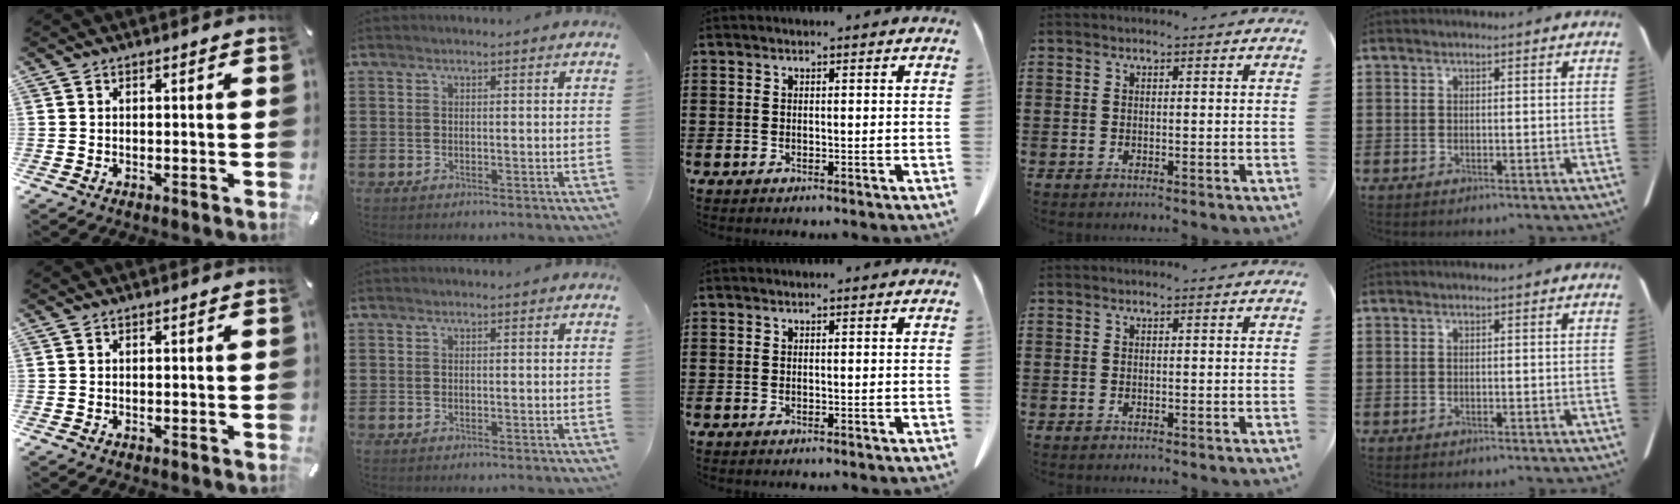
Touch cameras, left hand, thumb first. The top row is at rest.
{}